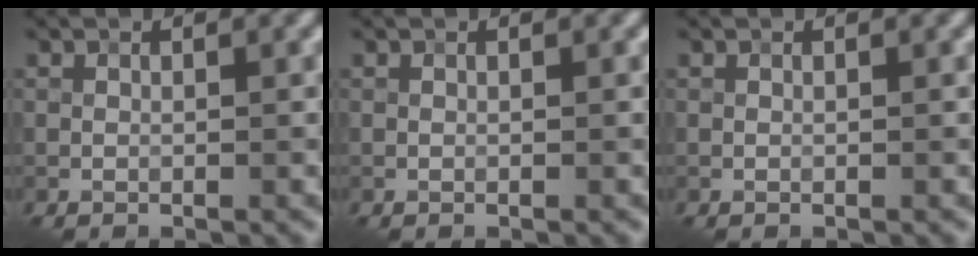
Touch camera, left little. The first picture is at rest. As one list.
[{"total": 0.0}, {"total": 0.0}]